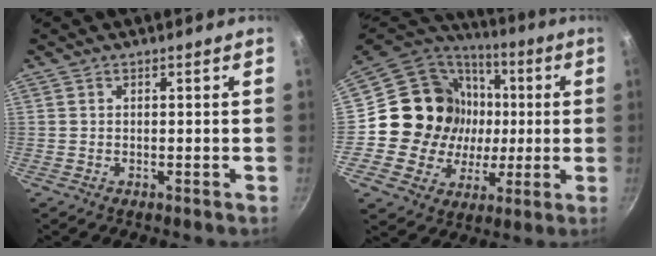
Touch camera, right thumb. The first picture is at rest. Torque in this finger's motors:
{"motor_torque": [1.36, 3.16, 0.61, -0.77, 0.08]}